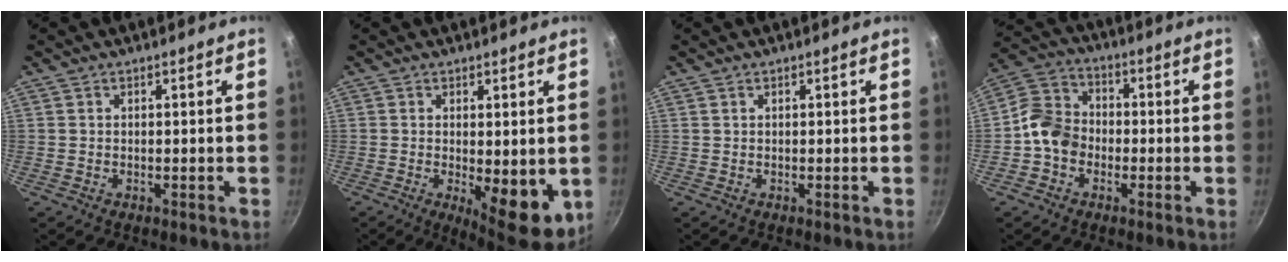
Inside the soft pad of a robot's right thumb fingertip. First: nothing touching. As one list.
[{"total": 10.6, "force": [-1.8, 3.7, 9.8], "torque": [-0.112, -0.009, -0.010]}, {"total": 0.0}, {"total": 8.7, "force": [-2.2, 7.2, 4.5], "torque": [-0.059, 0.030, -0.064]}]